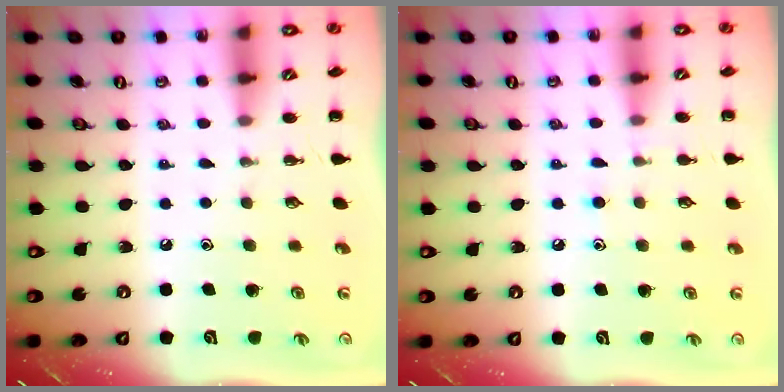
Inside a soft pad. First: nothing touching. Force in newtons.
{"total": 7.6, "press": 7.4, "slide": 1.8}